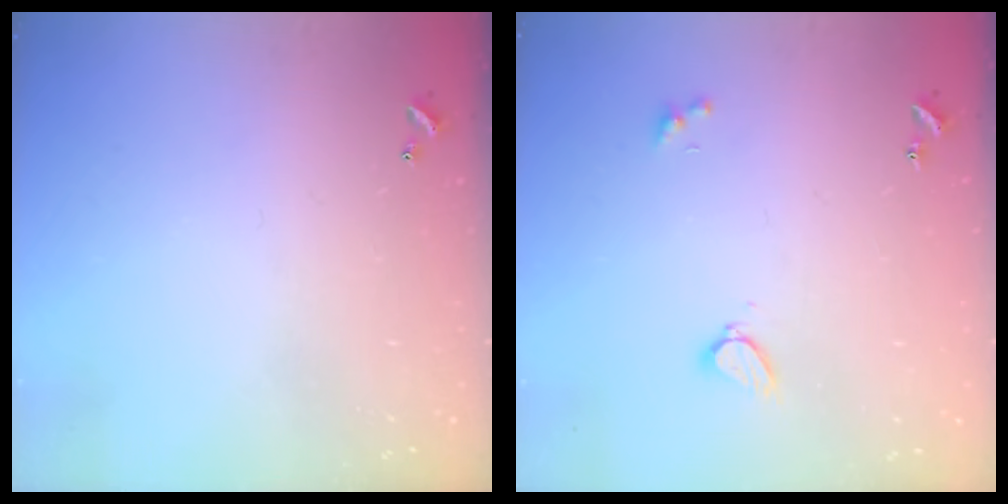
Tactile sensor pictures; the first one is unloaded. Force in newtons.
{"total": 2.2, "press": 2.2, "slide": 0.3}